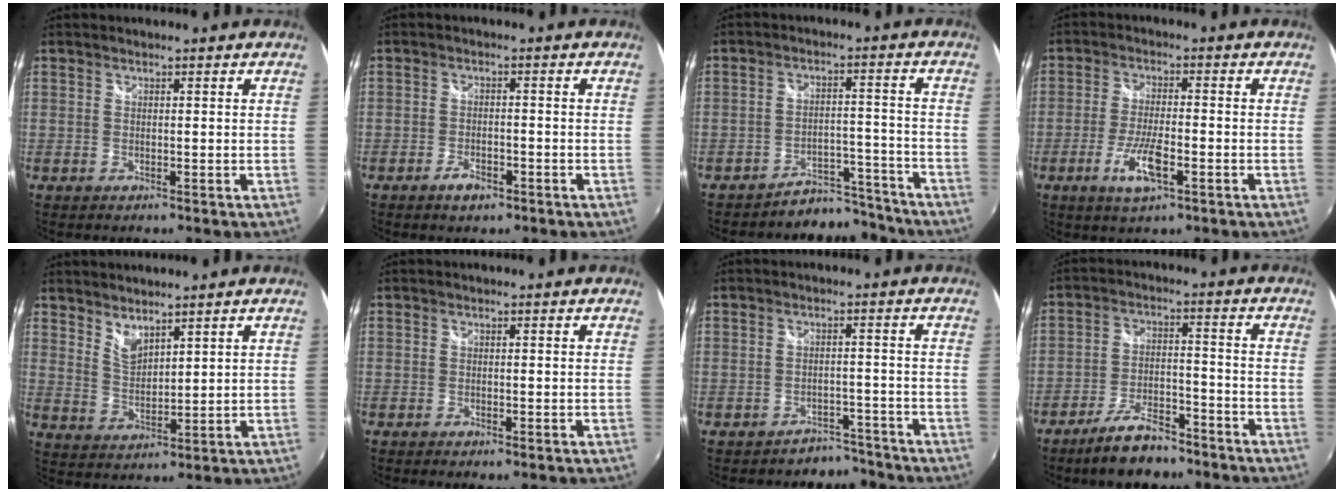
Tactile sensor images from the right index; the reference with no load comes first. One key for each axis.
{"total": 3.4, "fx": -2.3, "fy": 1.6, "fz": 1.9, "tx": -0.045, "ty": -0.002, "tz": -0.042}
{"total": 8.5, "fx": -8.0, "fy": 2.7, "fz": -0.2, "tx": 0.000, "ty": 0.033, "tz": -0.116}
{"total": 7.3, "fx": -3.3, "fy": 1.8, "fz": 6.2, "tx": -0.133, "ty": -0.009, "tz": -0.063}
{"total": 4.6, "fx": 4.0, "fy": 1.4, "fz": 1.9, "tx": -0.028, "ty": -0.006, "tz": 0.073}
{"total": 0.7, "fx": -0.6, "fy": 0.1, "fz": 0.4, "tx": -0.011, "ty": -0.004, "tz": -0.012}
{"total": 4.9, "fx": -4.4, "fy": 2.2, "fz": -0.7, "tx": 0.015, "ty": 0.023, "tz": -0.058}
{"total": 9.9, "fx": -7.9, "fy": 3.4, "fz": 4.9, "tx": -0.107, "ty": 0.006, "tz": -0.128}